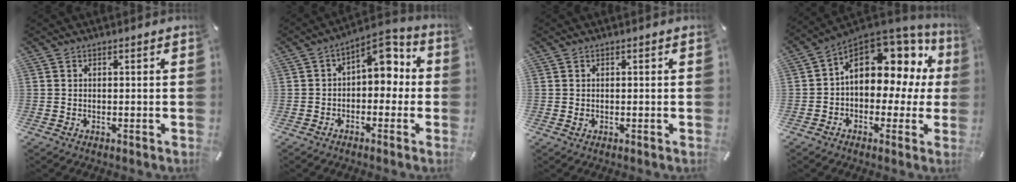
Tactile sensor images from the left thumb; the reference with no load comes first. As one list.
[{"total": 8.0, "force": [2.4, 5.2, 5.5], "torque": [-0.066, -0.024, 0.033]}, {"total": 0.7, "force": [0.0, 0.6, 0.4], "torque": [-0.008, 0.002, -0.001]}, {"total": 13.5, "force": [4.8, 9.0, 8.8], "torque": [-0.121, -0.036, 0.082]}]